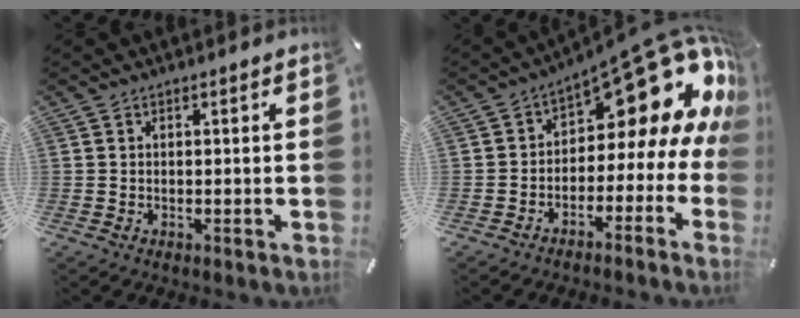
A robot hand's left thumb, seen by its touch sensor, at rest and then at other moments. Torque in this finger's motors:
{"motor_torque": [1.86, 3.15, 0.93, 0.83, 0.06]}